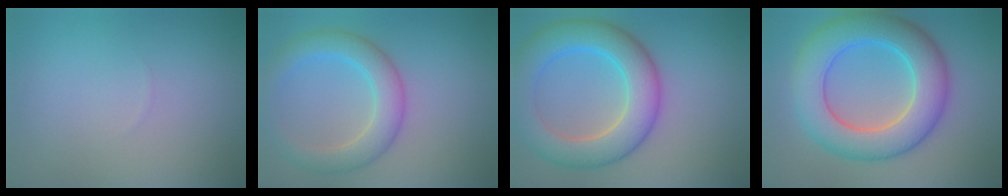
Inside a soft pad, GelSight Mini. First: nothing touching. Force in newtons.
{"total": 4.9, "press": 4.9, "slide": 0.1}
{"total": 8.1, "press": 8.1, "slide": 0.4}
{"total": 9.1, "press": 9.1, "slide": 0.3}